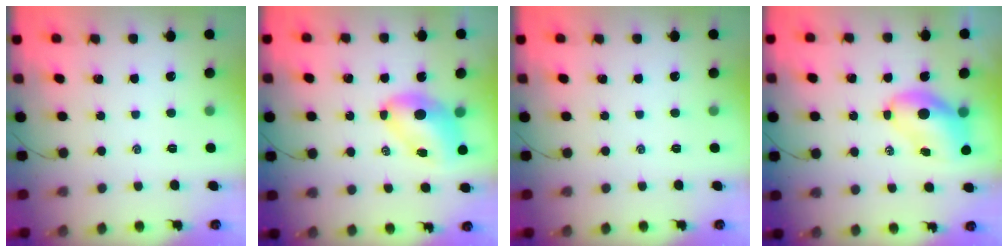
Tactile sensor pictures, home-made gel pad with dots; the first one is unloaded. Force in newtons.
{"total": 7.0, "press": 6.9, "slide": 1.2}
{"total": 0.0}
{"total": 7.2, "press": 7.0, "slide": 1.5}